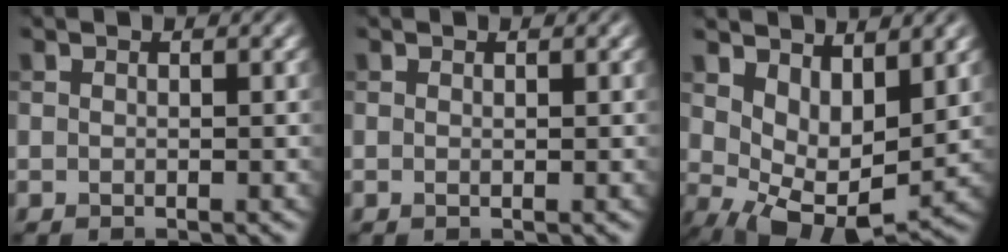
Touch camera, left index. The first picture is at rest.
{"total": 0.0}
{"total": 6.4, "force": [1.7, 3.6, 5.0], "torque": [-0.088, -0.021, 0.043]}